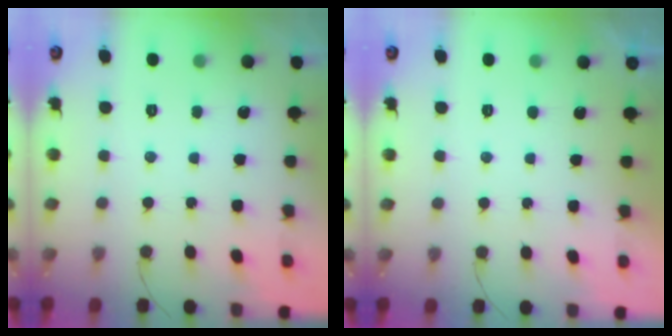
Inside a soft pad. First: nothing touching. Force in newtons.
{"total": 1.2, "press": 1.1, "slide": 0.3}